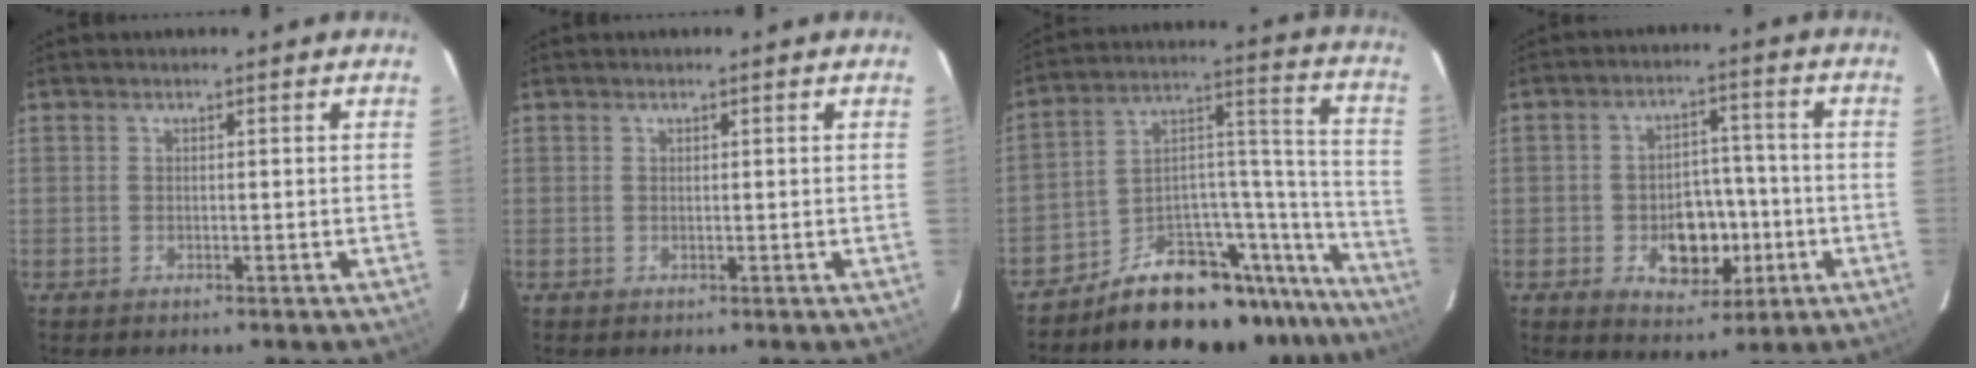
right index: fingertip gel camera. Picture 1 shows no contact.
{"total": 0.0}
{"total": 23.0, "force": [-19.3, 8.4, 9.3], "torque": [-0.081, 0.073, -0.286]}
{"total": 9.9, "force": [-3.0, 7.1, 6.2], "torque": [-0.111, 0.011, -0.027]}